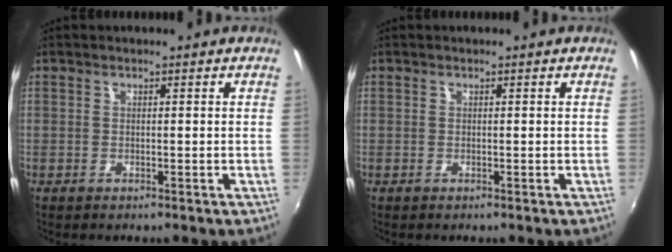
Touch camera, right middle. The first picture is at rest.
{"total": 0.0}